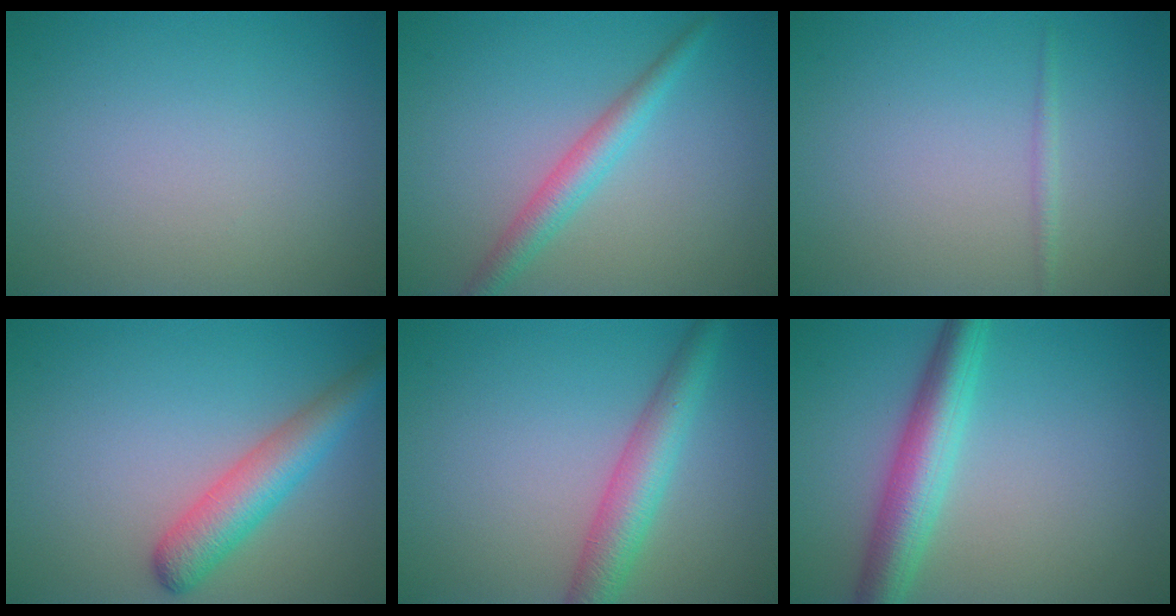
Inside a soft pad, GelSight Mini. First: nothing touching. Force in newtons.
{"total": 2.9, "press": 2.9, "slide": 0.0}
{"total": 0.8, "press": 0.8, "slide": 0.1}
{"total": 4.7, "press": 4.7, "slide": 0.2}
{"total": 4.2, "press": 4.2, "slide": 0.2}
{"total": 5.1, "press": 5.1, "slide": 0.1}